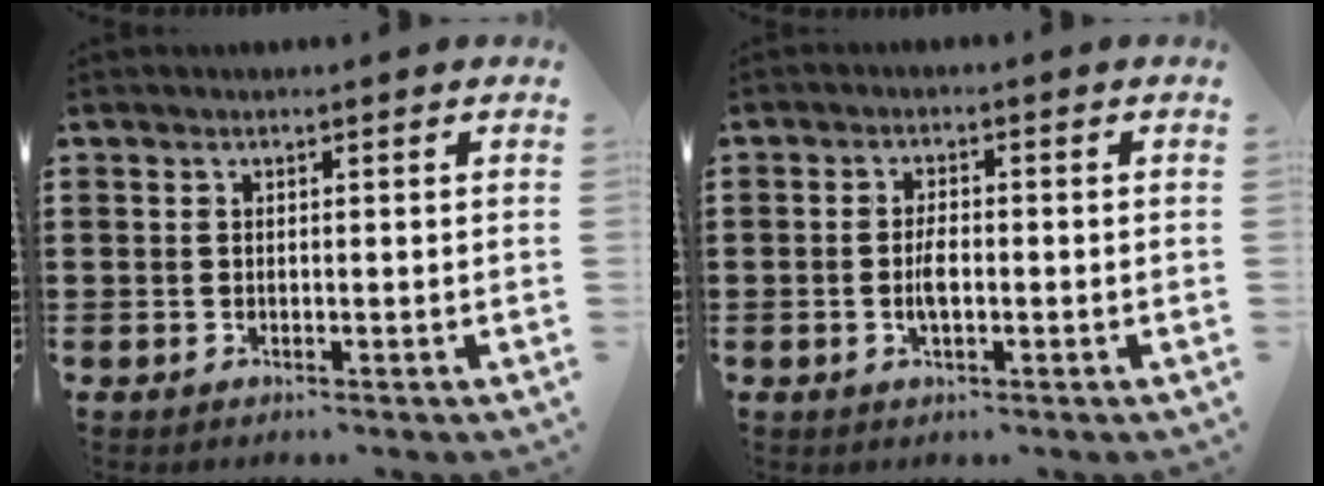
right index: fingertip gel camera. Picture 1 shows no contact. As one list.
[{"total": 3.0, "force": [-0.6, 1.3, 2.7], "torque": [-0.057, 0.001, -0.014]}]